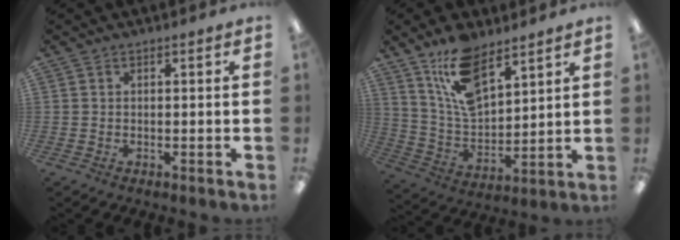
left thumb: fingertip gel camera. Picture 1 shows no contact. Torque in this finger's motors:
{"motor_torque": [0.37, 0.35, 1.10, -0.76, 0.10]}